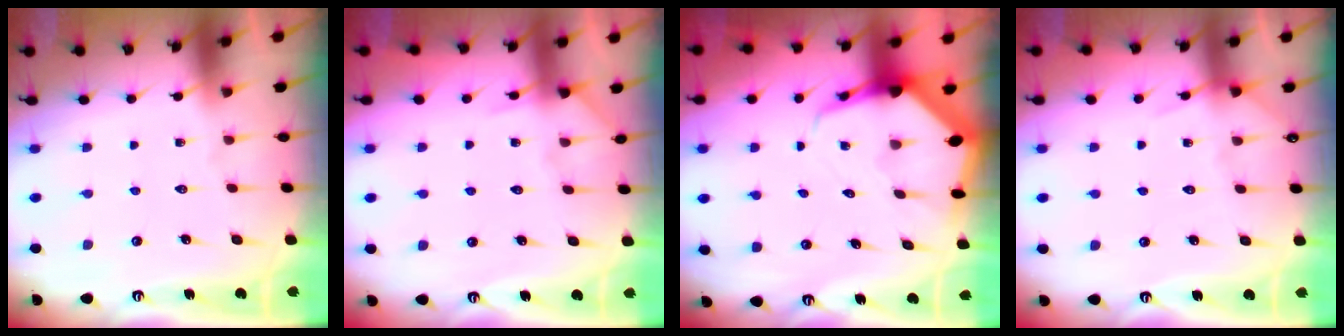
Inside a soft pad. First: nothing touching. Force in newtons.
{"total": 6.2, "press": 6.1, "slide": 0.8}
{"total": 7.1, "press": 7.1, "slide": 0.9}
{"total": 4.7, "press": 4.6, "slide": 0.7}